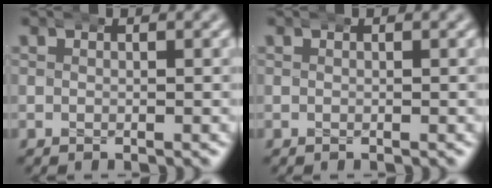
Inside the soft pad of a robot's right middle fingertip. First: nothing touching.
{"total": 0.0}